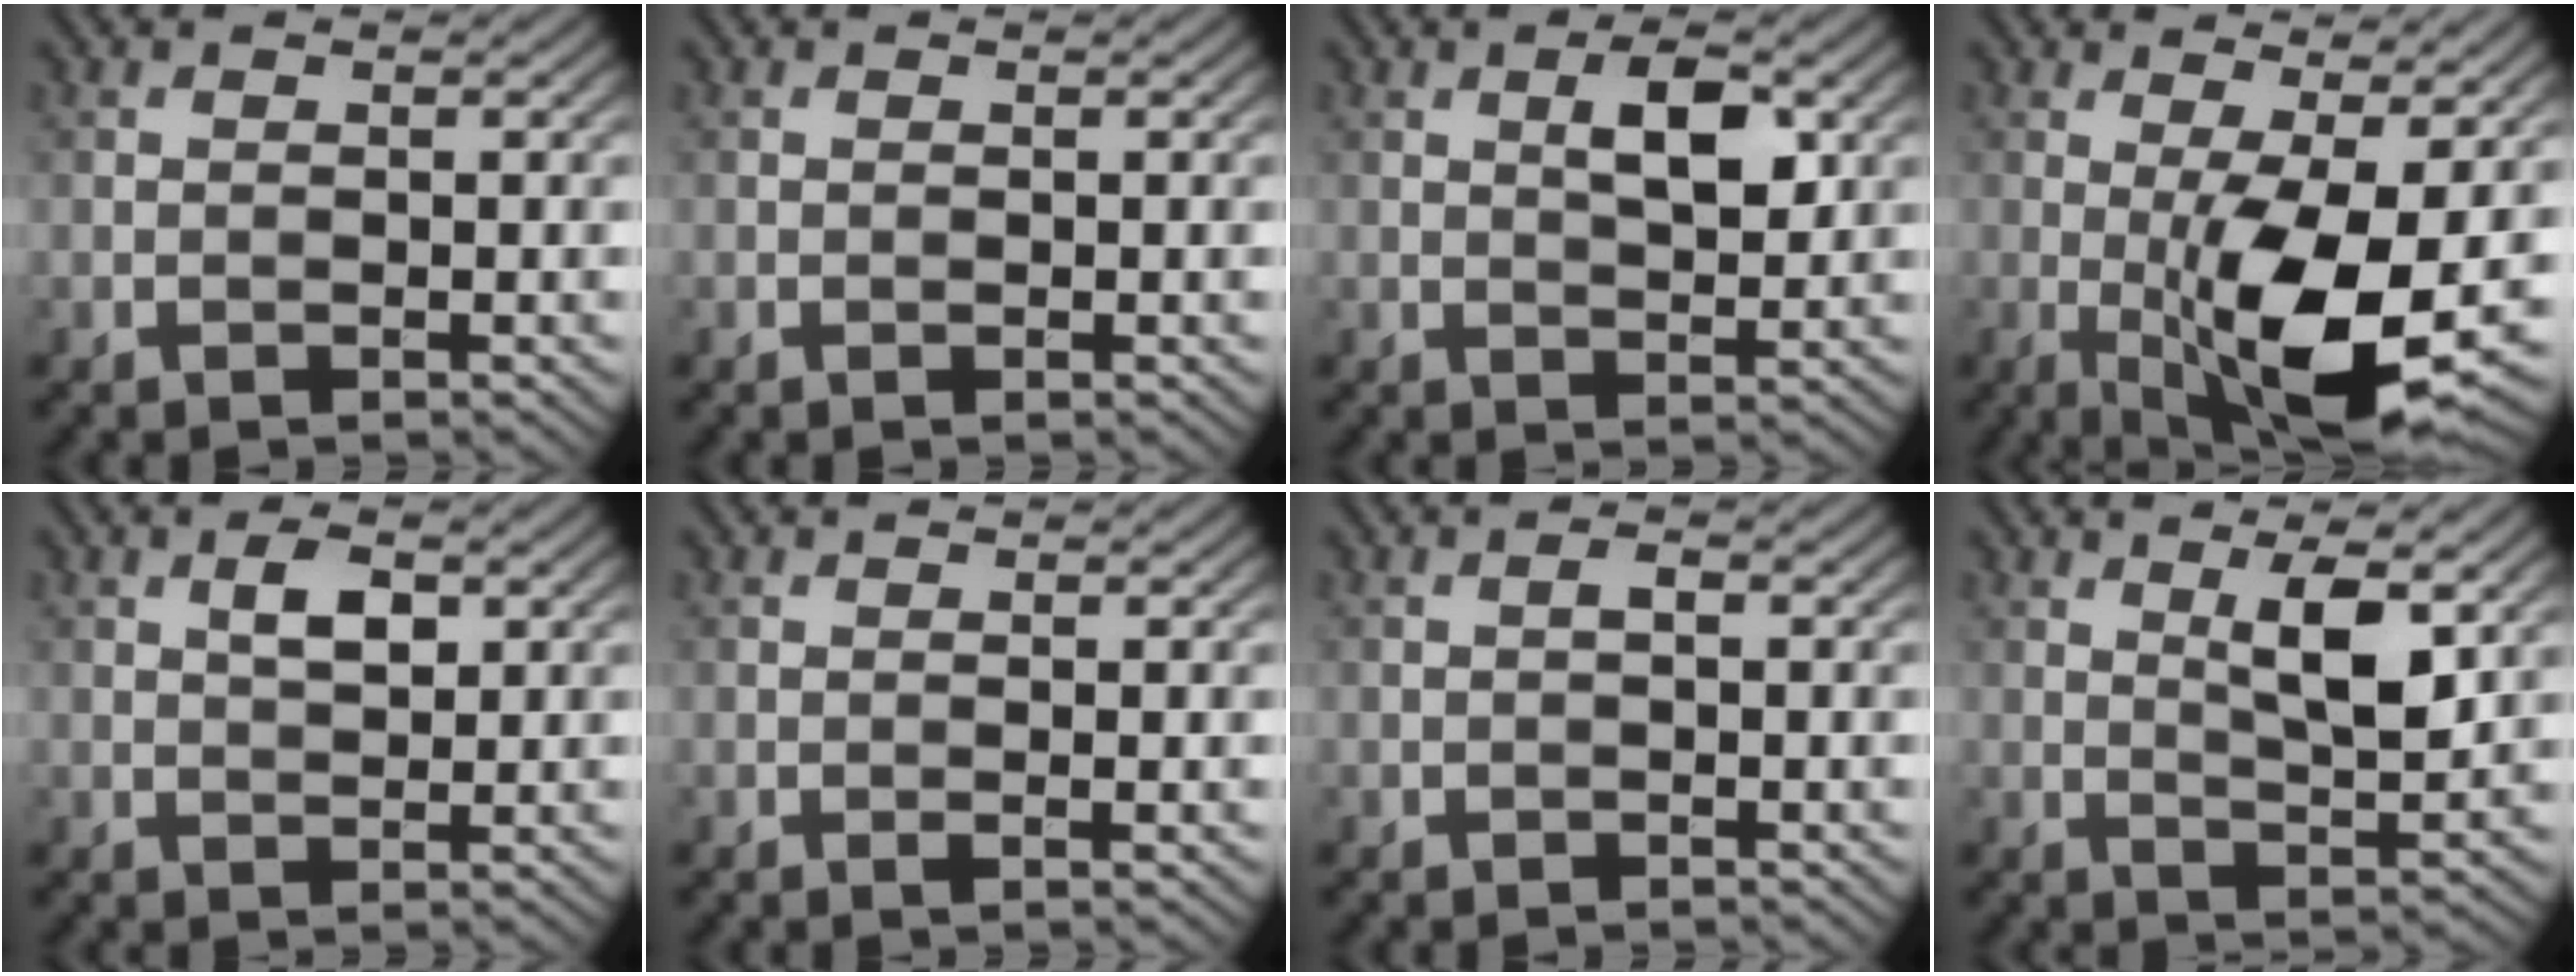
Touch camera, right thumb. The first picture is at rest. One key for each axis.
{"total": 0.0}
{"total": 4.6, "fx": 1.5, "fy": 1.9, "fz": 4.0, "tx": -0.073, "ty": -0.001, "tz": 0.027}
{"total": 11.1, "fx": -1.5, "fy": 3.0, "fz": 10.6, "tx": -0.188, "ty": -0.009, "tz": -0.020}
{"total": 2.9, "fx": 1.0, "fy": 1.4, "fz": 2.3, "tx": -0.043, "ty": 0.001, "tz": 0.018}
{"total": 0.7, "fx": -0.1, "fy": 0.1, "fz": 0.7, "tx": -0.015, "ty": -0.003, "tz": -0.003}
{"total": 0.7, "fx": -0.1, "fy": 0.2, "fz": 0.6, "tx": -0.012, "ty": 0.002, "tz": -0.003}
{"total": 5.9, "fx": 2.3, "fy": 1.6, "fz": 5.2, "tx": -0.097, "ty": -0.008, "tz": 0.044}